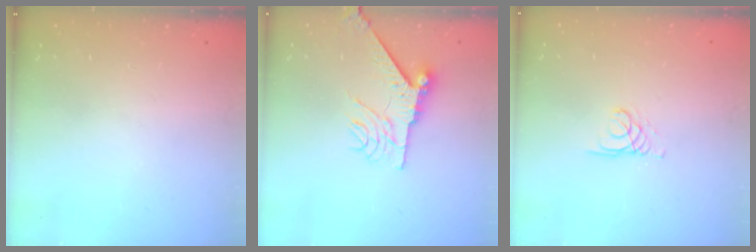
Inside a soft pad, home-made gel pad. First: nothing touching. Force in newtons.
{"total": 8.9, "press": 8.9, "slide": 0.9}
{"total": 1.4, "press": 1.3, "slide": 0.1}